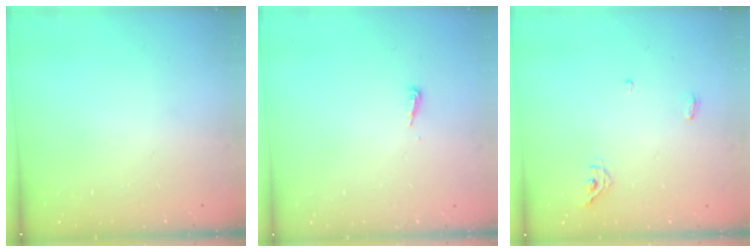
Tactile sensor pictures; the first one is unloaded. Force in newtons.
{"total": 4.0, "press": 4.0, "slide": 0.5}
{"total": 5.1, "press": 5.0, "slide": 0.8}